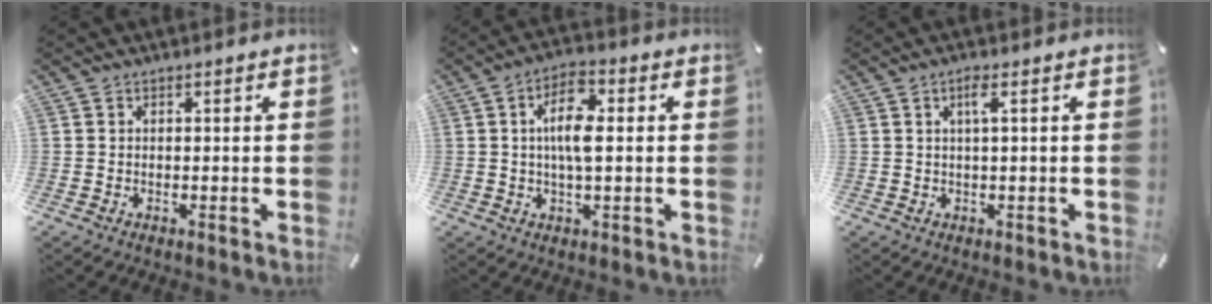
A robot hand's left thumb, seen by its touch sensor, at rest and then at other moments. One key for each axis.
{"total": 8.9, "fx": 1.0, "fy": 3.6, "fz": 8.0, "tx": -0.156, "ty": 0.005, "tz": 0.012}
{"total": 2.9, "fx": 0.8, "fy": 0.2, "fz": 2.8, "tx": -0.055, "ty": 0.002, "tz": 0.010}